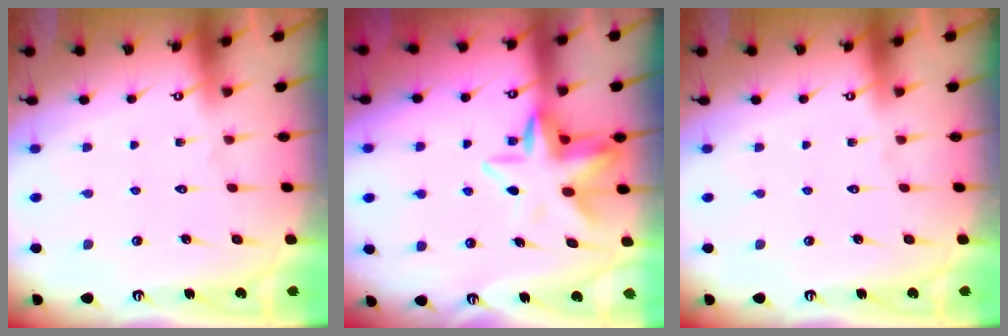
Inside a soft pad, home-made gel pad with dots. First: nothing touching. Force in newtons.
{"total": 8.8, "press": 8.4, "slide": 2.5}
{"total": 0.0}